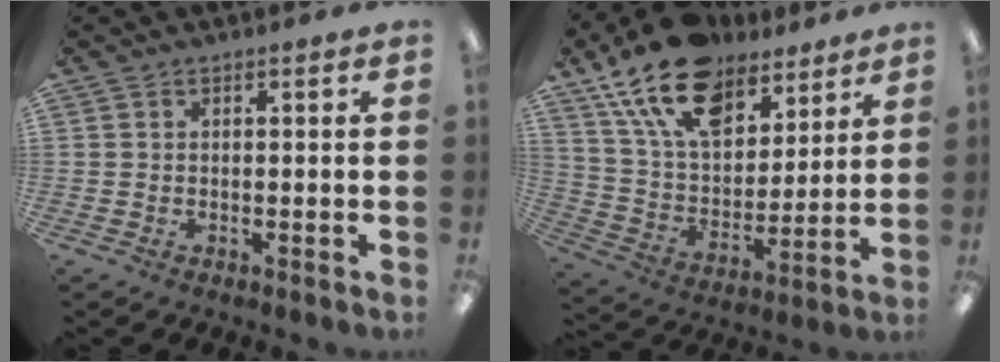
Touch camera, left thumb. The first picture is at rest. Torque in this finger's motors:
{"motor_torque": [0.54, 0.55, 1.58, -1.19, 0.30]}